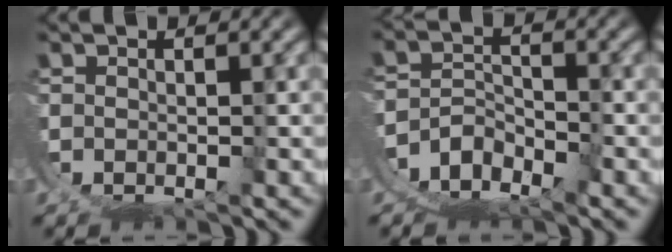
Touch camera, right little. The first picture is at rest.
{"total": 7.5, "force": [-4.1, 5.6, 2.9], "torque": [-0.069, -0.023, -0.074]}